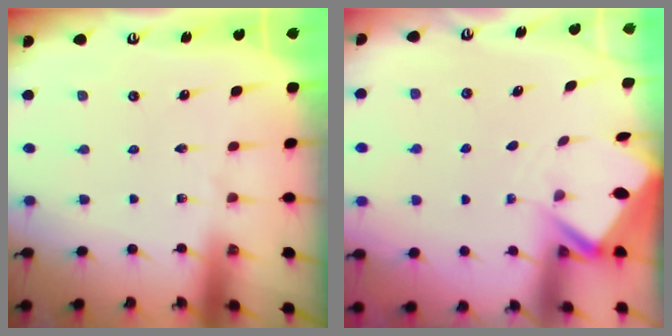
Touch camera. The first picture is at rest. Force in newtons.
{"total": 3.1, "press": 3.1, "slide": 0.3}